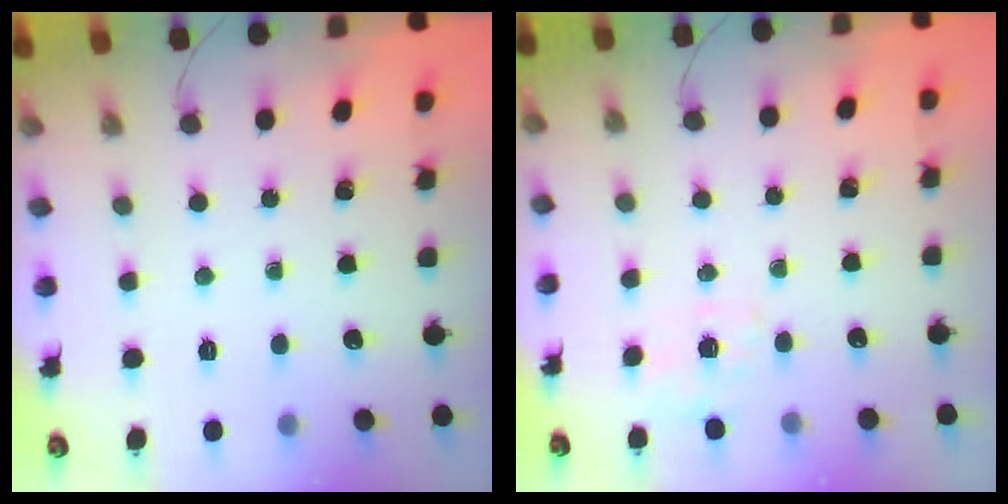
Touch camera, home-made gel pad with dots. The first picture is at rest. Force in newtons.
{"total": 2.1, "press": 1.6, "slide": 1.4}